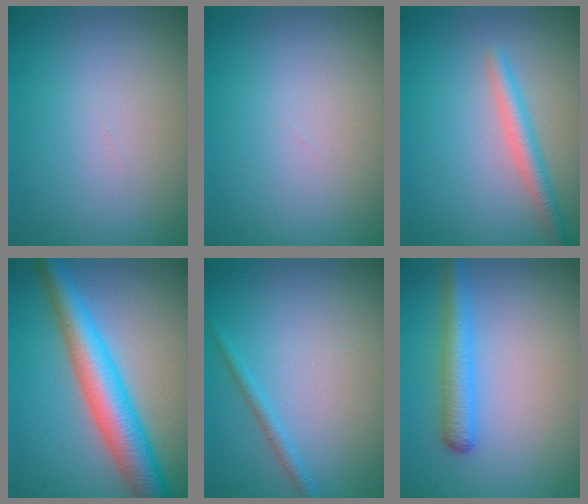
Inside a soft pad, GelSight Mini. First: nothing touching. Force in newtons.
{"total": 0.0}
{"total": 2.4, "press": 2.4, "slide": 0.1}
{"total": 7.4, "press": 7.4, "slide": 0.1}
{"total": 1.2, "press": 1.1, "slide": 0.1}
{"total": 3.2, "press": 3.2, "slide": 0.1}